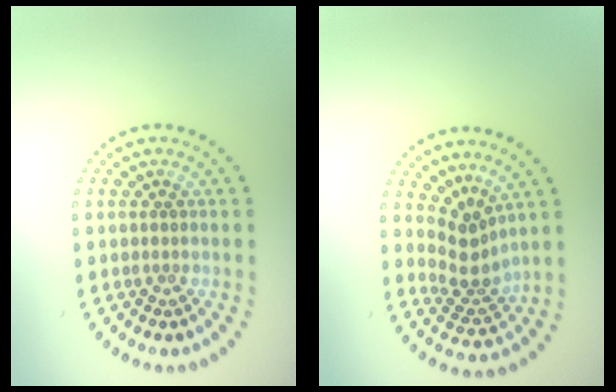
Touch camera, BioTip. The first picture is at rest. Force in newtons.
{"total": 3.0, "press": 2.0, "slide": 2.2}